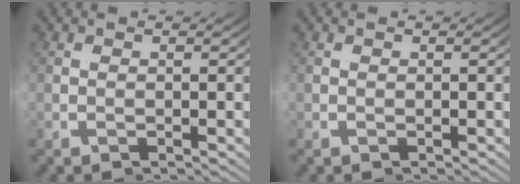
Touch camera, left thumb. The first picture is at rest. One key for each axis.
{"total": 0.0}